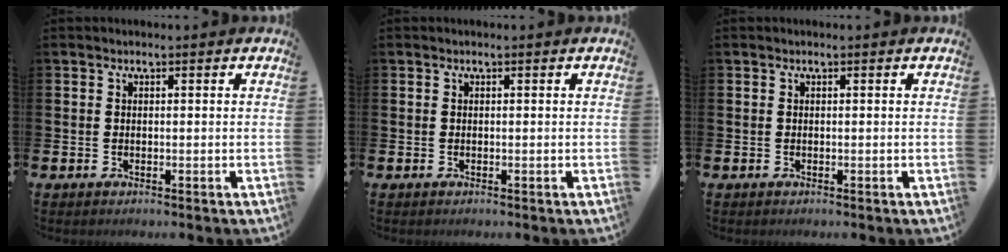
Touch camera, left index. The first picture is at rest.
{"total": 0.0}
{"total": 0.0}